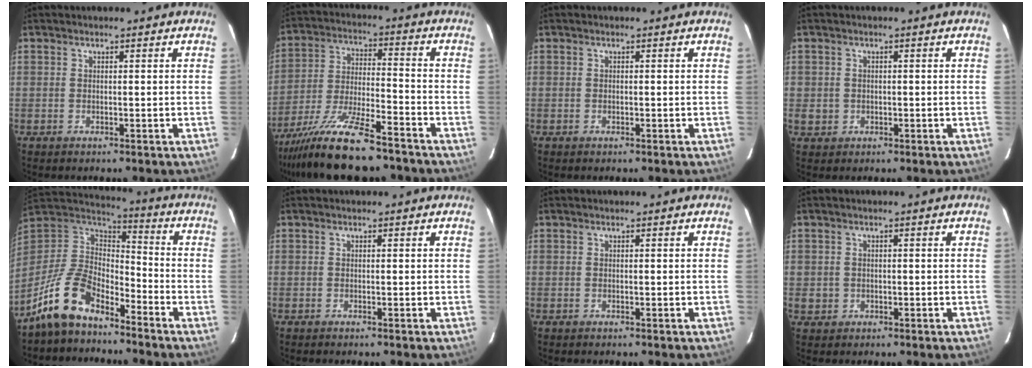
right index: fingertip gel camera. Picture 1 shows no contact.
{"total": 15.0, "force": [-12.0, 1.8, 8.8], "torque": [-0.173, -0.020, -0.213]}
{"total": 0.0}
{"total": 2.1, "force": [-0.2, 2.0, 0.5], "torque": [-0.007, 0.003, 0.004]}
{"total": 11.4, "force": [-8.5, 5.2, 5.5], "torque": [-0.128, 0.026, -0.169]}
{"total": 0.0}
{"total": 0.0}
{"total": 1.3, "force": [-0.2, 1.2, 0.3], "torque": [-0.005, 0.003, 0.003]}